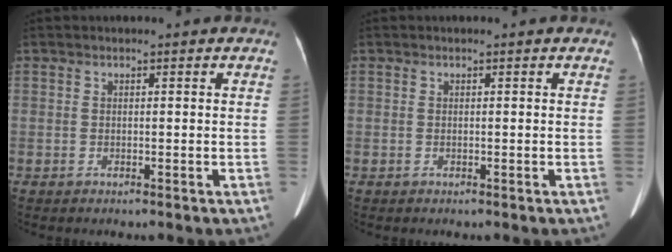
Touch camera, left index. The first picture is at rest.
{"total": 0.0}